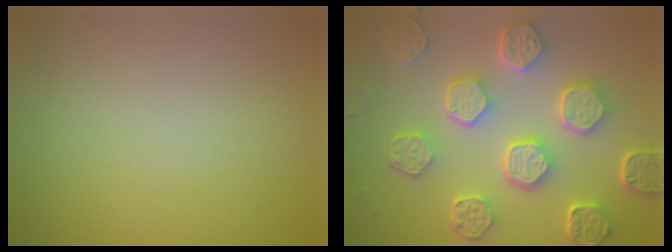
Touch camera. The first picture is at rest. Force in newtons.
{"total": 8.0, "press": 6.1, "slide": 5.1}